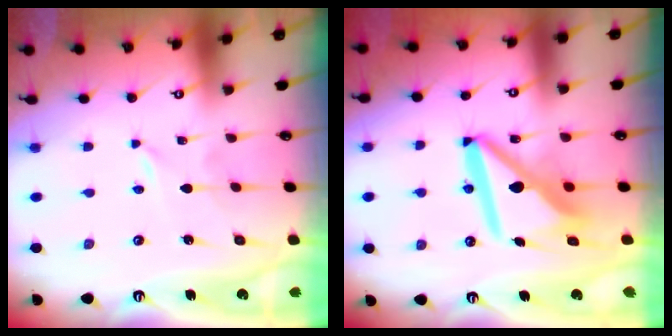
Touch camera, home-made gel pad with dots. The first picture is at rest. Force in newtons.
{"total": 13.9, "press": 13.9, "slide": 1.5}